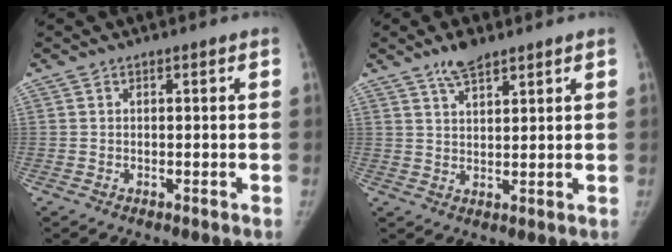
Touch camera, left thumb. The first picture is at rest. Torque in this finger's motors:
{"motor_torque": [0.49, -0.39, 0.55, -0.39, 0.13]}